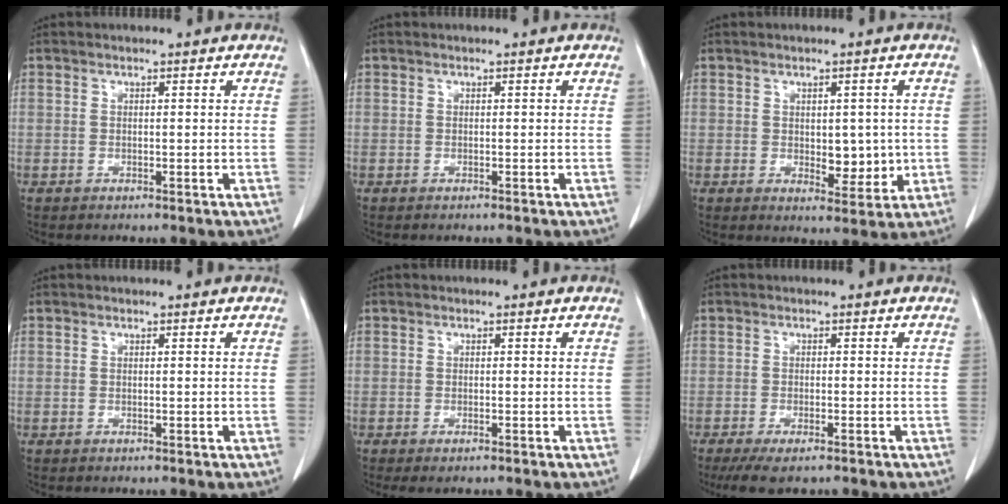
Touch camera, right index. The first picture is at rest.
{"total": 0.0}
{"total": 4.9, "force": [0.0, 2.7, 4.1], "torque": [-0.046, -0.006, 0.011]}
{"total": 0.0}
{"total": 1.6, "force": [-1.1, 0.4, 1.1], "torque": [-0.013, -0.005, -0.011]}
{"total": 5.8, "force": [-4.3, 1.4, 3.6], "torque": [-0.053, -0.013, -0.064]}